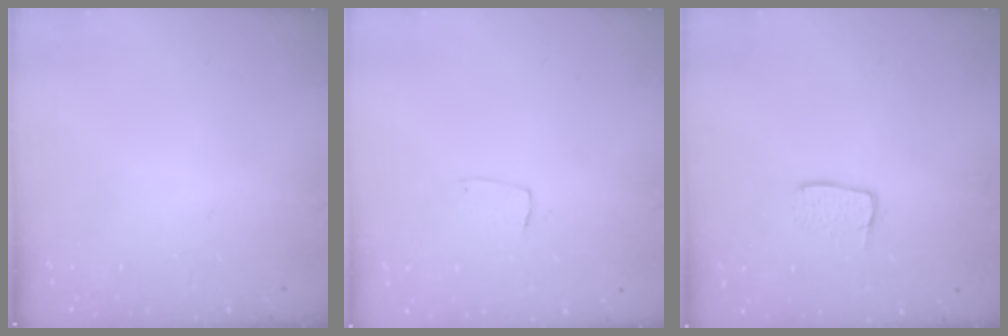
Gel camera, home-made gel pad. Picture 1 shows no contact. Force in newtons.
{"total": 3.7, "press": 3.7, "slide": 0.2}
{"total": 6.7, "press": 6.7, "slide": 0.4}